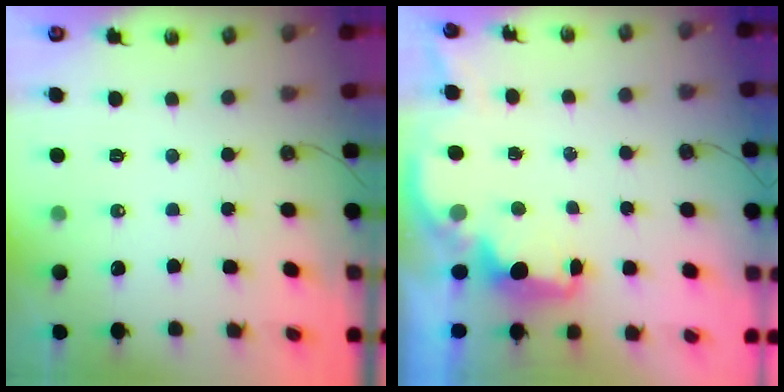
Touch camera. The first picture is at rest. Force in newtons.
{"total": 2.1, "press": 2.0, "slide": 0.8}